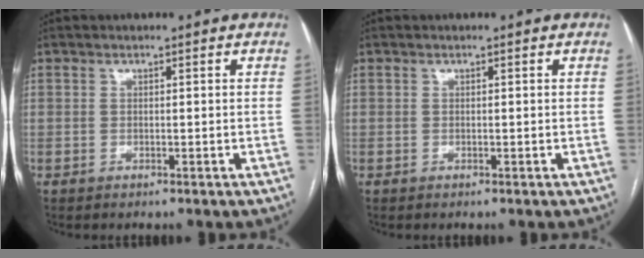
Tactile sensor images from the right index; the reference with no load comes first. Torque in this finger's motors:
{"motor_torque": [0.00, 0.00, 0.00, 0.00]}